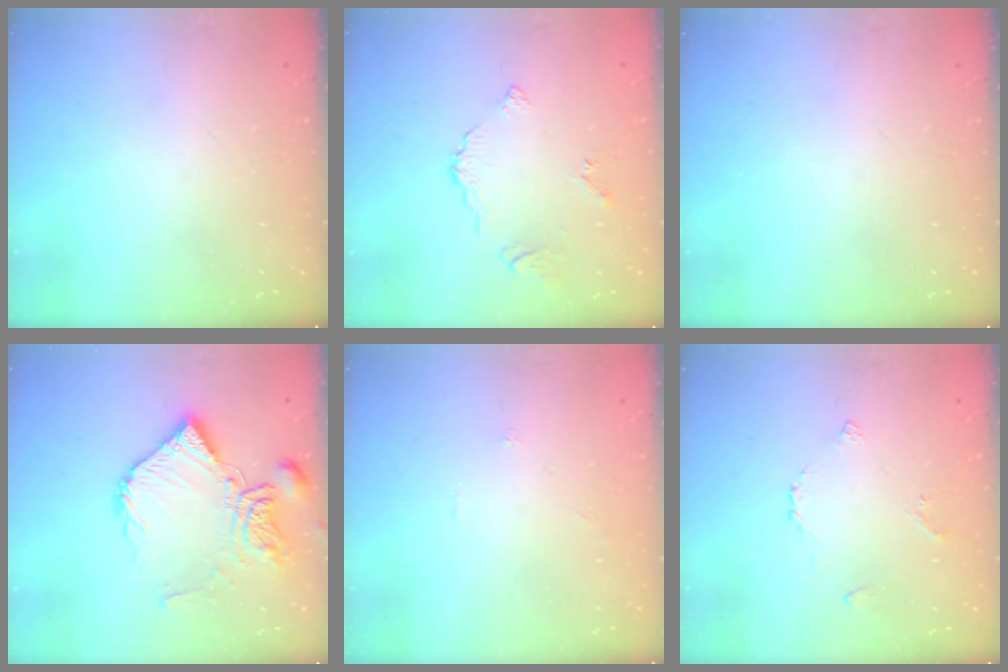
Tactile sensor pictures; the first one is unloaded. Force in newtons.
{"total": 4.3, "press": 4.3, "slide": 0.1}
{"total": 0.0}
{"total": 14.1, "press": 14.0, "slide": 1.9}
{"total": 0.0}
{"total": 3.6, "press": 3.5, "slide": 0.8}